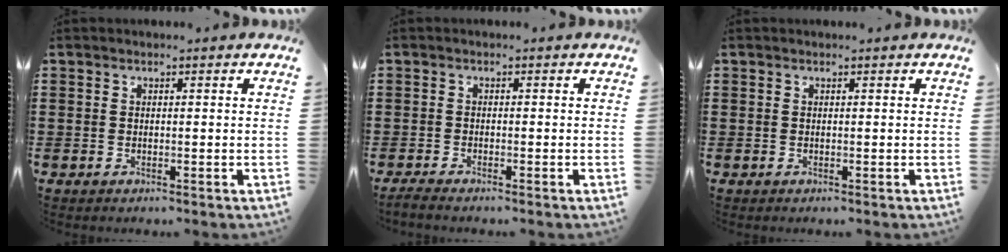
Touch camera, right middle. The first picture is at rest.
{"total": 0.9, "force": [-0.9, 0.0, 0.4], "torque": [-0.007, -0.002, -0.016]}
{"total": 0.0}